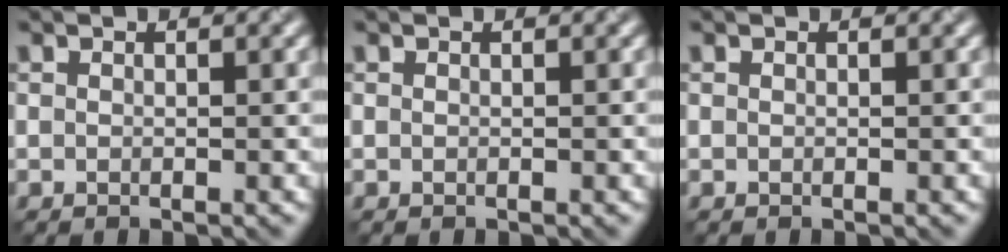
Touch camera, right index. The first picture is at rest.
{"total": 0.0}
{"total": 0.0}